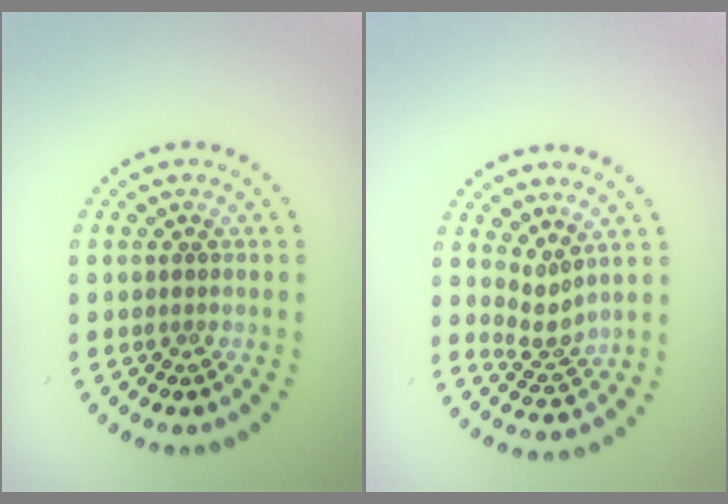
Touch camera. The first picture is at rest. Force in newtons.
{"total": 2.3, "press": 1.5, "slide": 1.7}